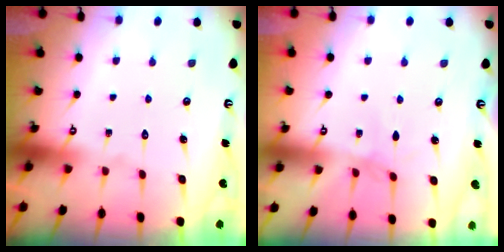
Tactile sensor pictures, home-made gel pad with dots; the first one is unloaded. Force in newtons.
{"total": 0.6, "press": 0.6, "slide": 0.3}